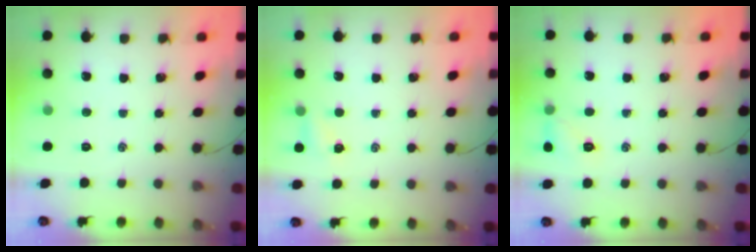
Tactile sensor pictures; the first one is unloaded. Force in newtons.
{"total": 2.4, "press": 2.3, "slide": 0.9}
{"total": 8.0, "press": 7.8, "slide": 1.7}